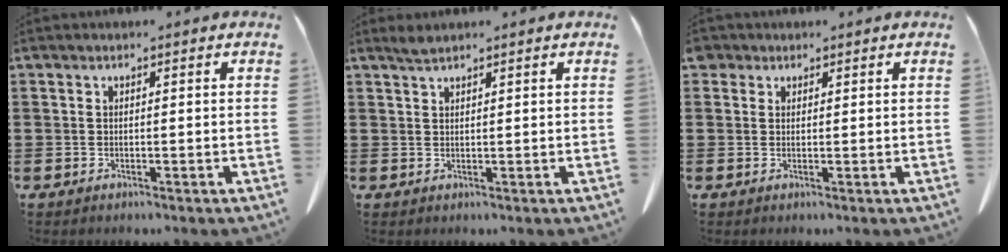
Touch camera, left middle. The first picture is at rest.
{"total": 1.4, "force": [1.2, 0.1, 0.8], "torque": [-0.017, -0.002, 0.023]}
{"total": 1.5, "force": [1.2, 1.0, 0.2], "torque": [-0.010, 0.003, 0.023]}